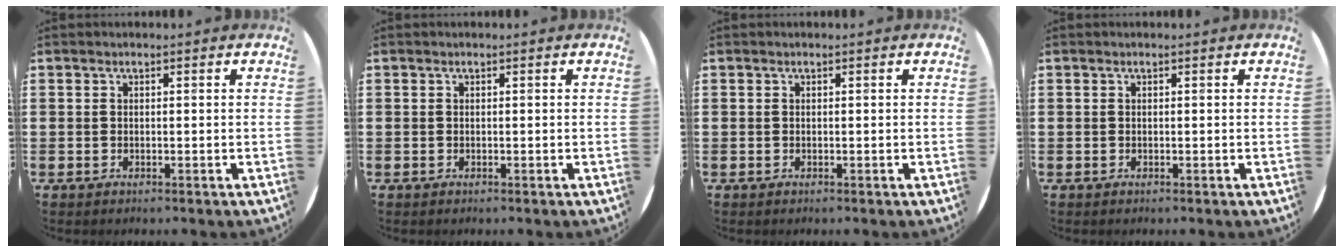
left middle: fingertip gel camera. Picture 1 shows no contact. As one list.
[{"total": 0.0}, {"total": 0.0}, {"total": 0.0}]